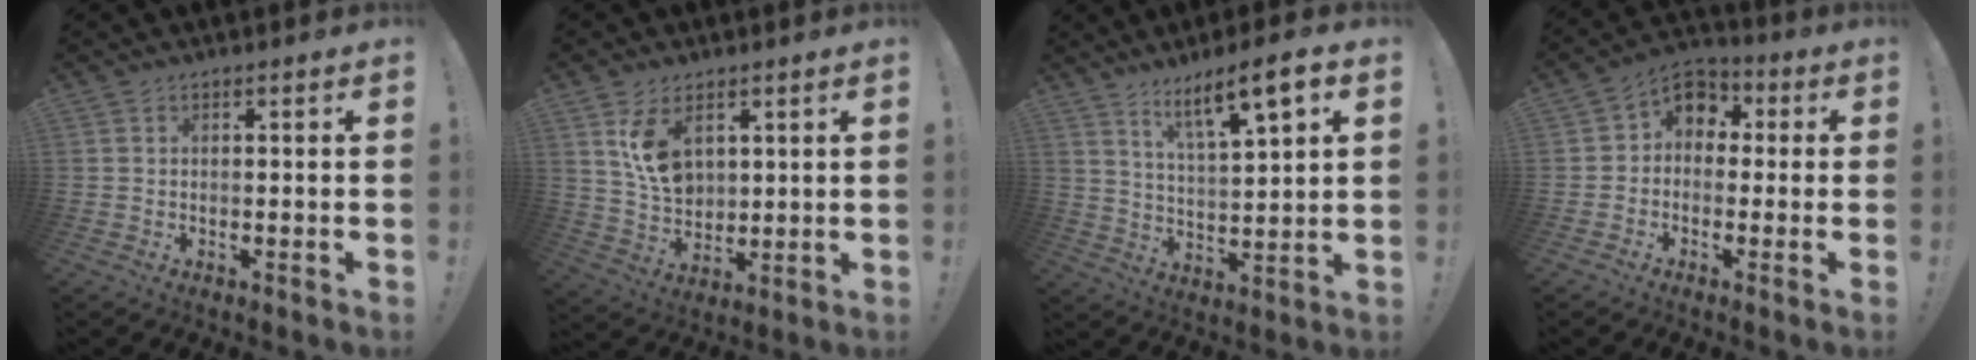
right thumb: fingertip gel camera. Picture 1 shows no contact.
{"total": 10.7, "force": [4.9, 7.1, 6.4], "torque": [-0.098, -0.019, 0.098]}
{"total": 10.8, "force": [6.8, 1.5, 8.3], "torque": [-0.139, -0.034, 0.108]}
{"total": 6.6, "force": [0.1, 5.8, 3.2], "torque": [-0.054, 0.011, 0.009]}